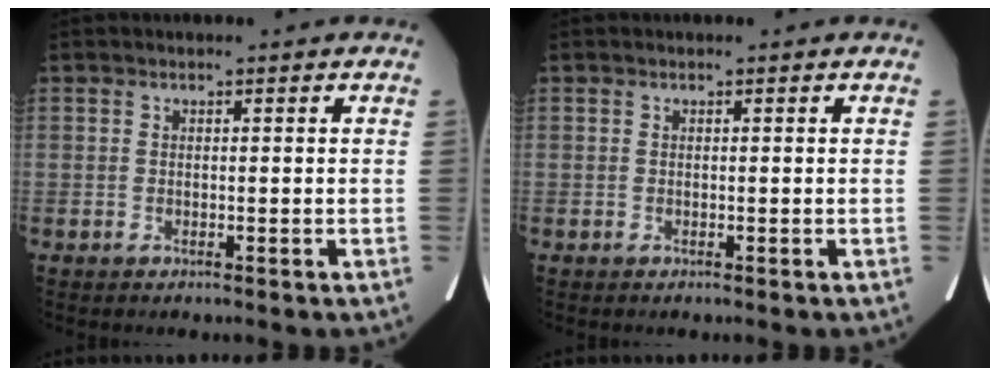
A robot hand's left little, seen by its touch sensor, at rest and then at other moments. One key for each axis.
{"total": 0.0}